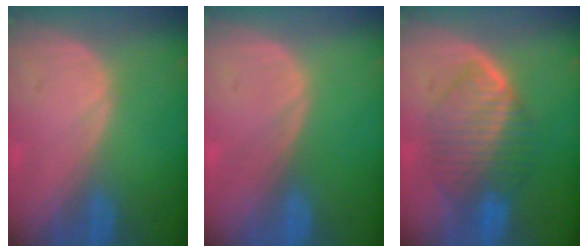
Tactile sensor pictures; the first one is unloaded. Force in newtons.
{"total": 0.0}
{"total": 7.8, "press": 7.8, "slide": 0.3}